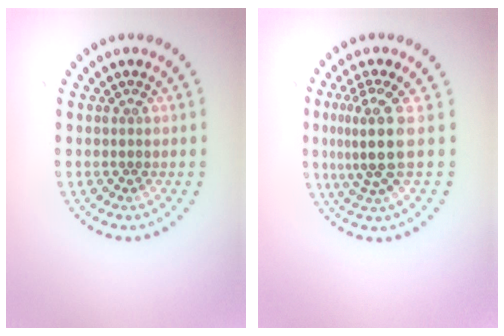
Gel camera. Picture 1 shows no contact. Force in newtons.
{"total": 3.9, "press": 2.8, "slide": 2.7}